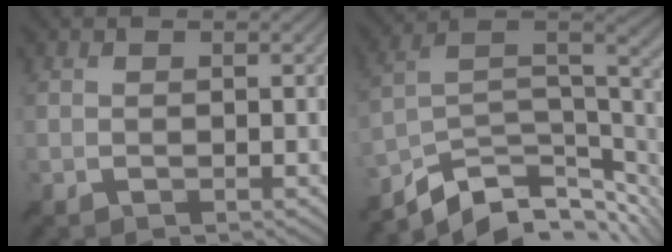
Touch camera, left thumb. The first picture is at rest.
{"total": 11.7, "force": [-7.7, 5.0, 7.3], "torque": [-0.155, -0.006, -0.122]}